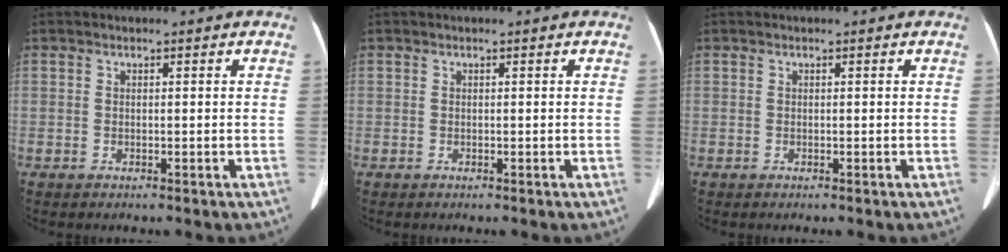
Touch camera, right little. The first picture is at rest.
{"total": 0.0}
{"total": 0.0}